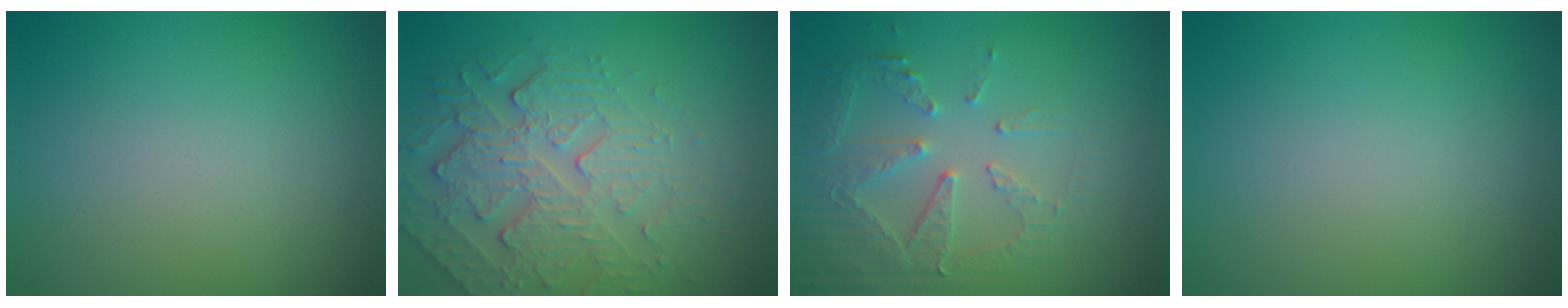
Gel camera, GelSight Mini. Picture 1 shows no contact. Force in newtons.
{"total": 4.3, "press": 4.0, "slide": 1.7}
{"total": 5.2, "press": 3.8, "slide": 3.5}
{"total": 0.0}